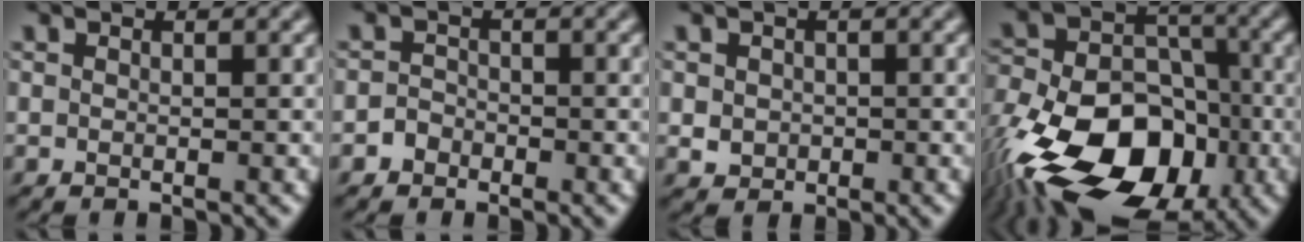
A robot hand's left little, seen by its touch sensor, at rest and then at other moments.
{"total": 1.3, "force": [-0.8, 1.1, 0.1], "torque": [0.008, 0.005, -0.020]}
{"total": 1.7, "force": [-0.1, 1.6, 0.7], "torque": [-0.011, -0.004, 0.001]}
{"total": 19.7, "force": [-9.5, 13.2, 11.1], "torque": [-0.197, -0.017, -0.161]}